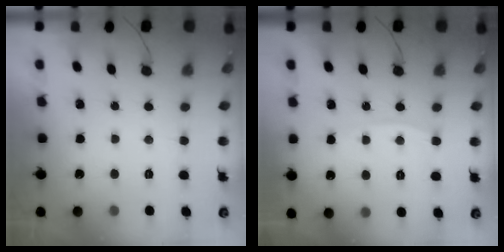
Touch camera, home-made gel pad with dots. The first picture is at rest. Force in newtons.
{"total": 7.0, "press": 6.9, "slide": 1.0}